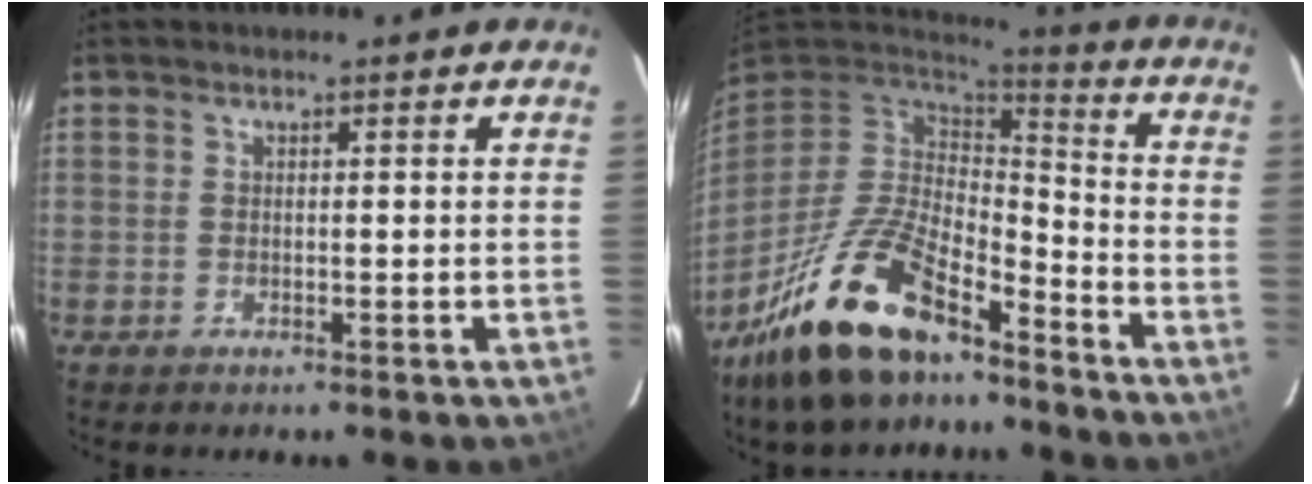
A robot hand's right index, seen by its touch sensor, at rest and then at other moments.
{"total": 20.1, "force": [-14.0, 7.5, 12.3], "torque": [-0.257, -0.024, -0.254]}